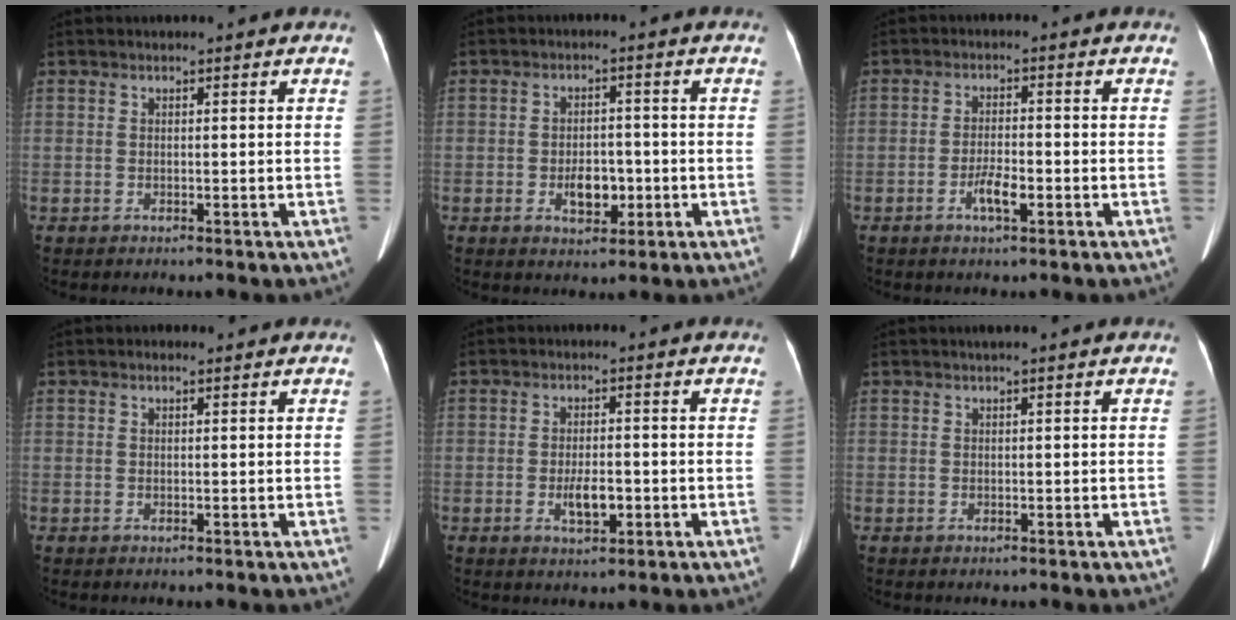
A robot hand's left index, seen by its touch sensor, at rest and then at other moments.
{"total": 4.7, "force": [-1.4, 2.8, 3.4], "torque": [-0.055, 0.006, -0.019]}
{"total": 3.5, "force": [-1.6, 0.8, 3.0], "torque": [-0.056, 0.002, -0.031]}
{"total": 0.6, "force": [0.4, 0.3, 0.3], "torque": [-0.010, 0.002, 0.004]}
{"total": 3.9, "force": [-1.2, 1.6, 3.4], "torque": [-0.062, 0.001, -0.019]}
{"total": 0.7, "force": [0.4, -0.2, 0.5], "torque": [-0.014, 0.006, 0.009]}